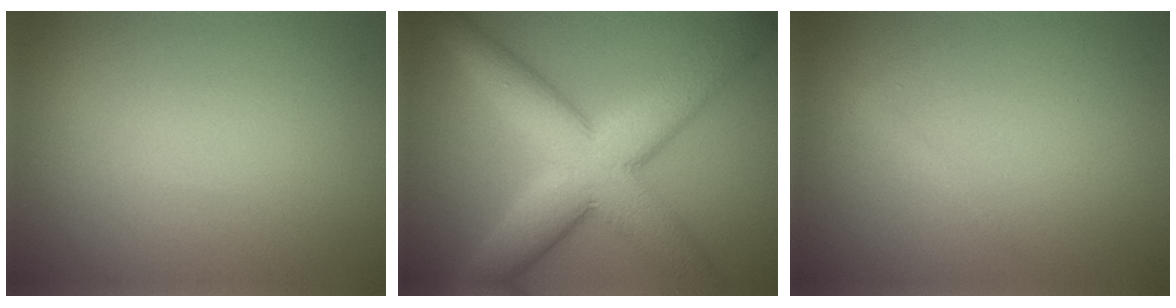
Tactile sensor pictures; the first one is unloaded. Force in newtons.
{"total": 10.5, "press": 10.5, "slide": 0.4}
{"total": 0.9, "press": 0.9, "slide": 0.0}